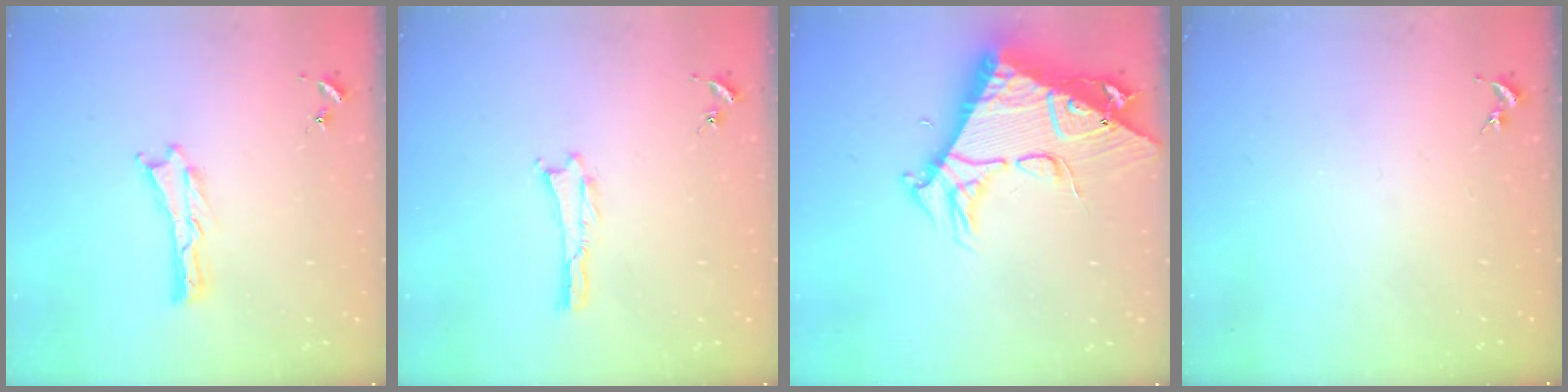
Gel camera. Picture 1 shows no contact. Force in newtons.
{"total": 0.0}
{"total": 10.8, "press": 10.8, "slide": 0.9}
{"total": 0.0}